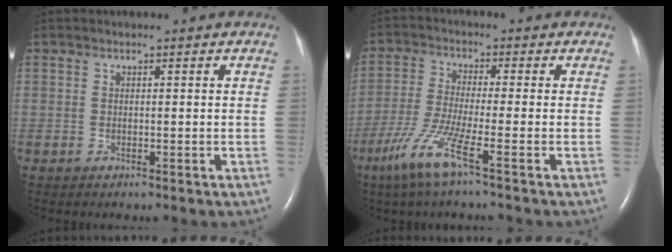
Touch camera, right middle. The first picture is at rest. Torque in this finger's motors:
{"motor_torque": [0.17, -0.20, 0.77, 0.21]}